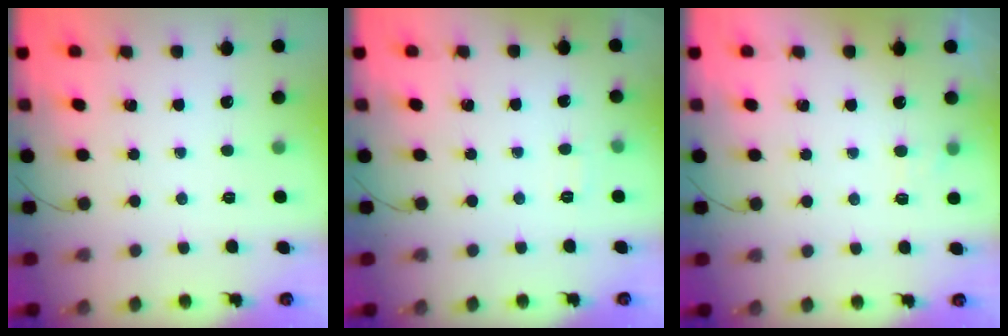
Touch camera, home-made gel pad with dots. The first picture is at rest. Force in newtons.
{"total": 2.0, "press": 1.7, "slide": 1.0}
{"total": 1.6, "press": 1.2, "slide": 1.1}